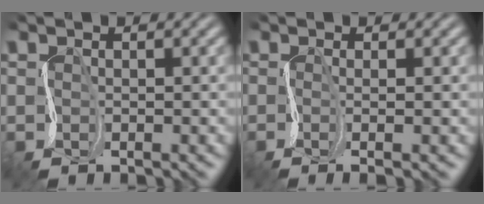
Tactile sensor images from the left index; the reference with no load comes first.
{"total": 1.9, "force": [-0.2, 0.5, 1.9], "torque": [-0.028, -0.004, -0.007]}